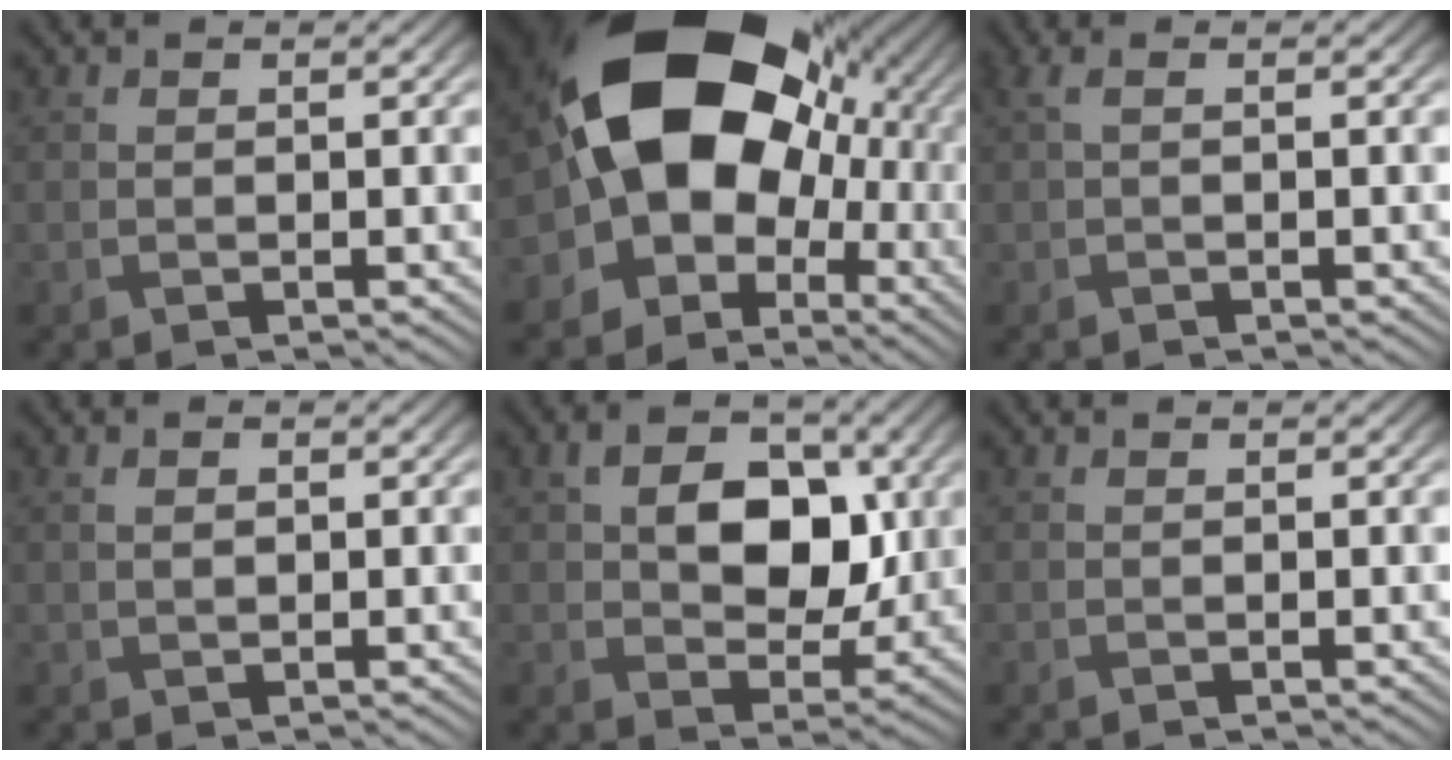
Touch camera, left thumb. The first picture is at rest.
{"total": 20.1, "force": [1.1, 15.6, 12.7], "torque": [-0.208, -0.020, 0.029]}
{"total": 1.5, "force": [0.4, 0.3, 1.4], "torque": [-0.030, 0.009, 0.005]}
{"total": 1.2, "force": [0.3, 0.7, 0.9], "torque": [-0.019, 0.000, 0.009]}
{"total": 8.7, "force": [1.4, 5.9, 6.2], "torque": [-0.108, 0.001, 0.021]}
{"total": 0.0}